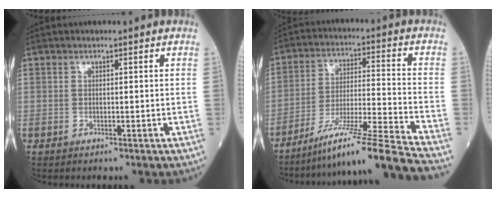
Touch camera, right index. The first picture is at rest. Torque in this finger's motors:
{"motor_torque": [-0.14, -0.69, 0.14, 0.03]}